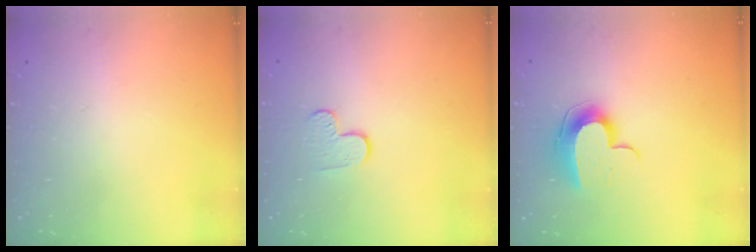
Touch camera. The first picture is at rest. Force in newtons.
{"total": 4.5, "press": 4.5, "slide": 0.4}
{"total": 9.8, "press": 9.8, "slide": 0.1}